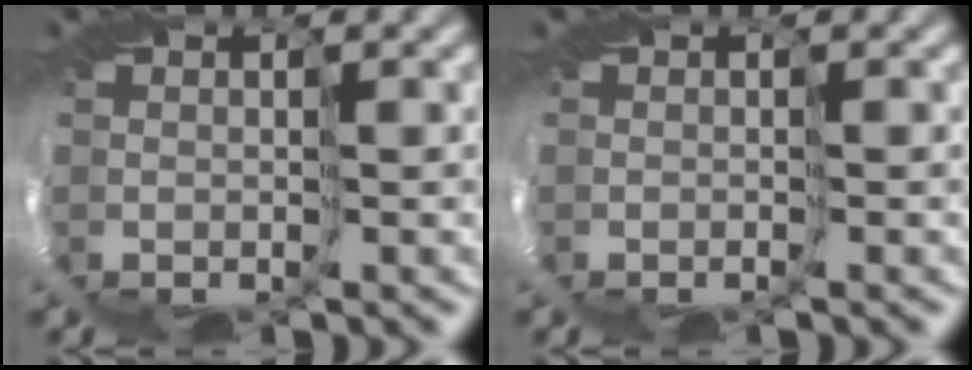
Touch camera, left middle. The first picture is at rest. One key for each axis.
{"total": 0.7, "fx": -0.3, "fy": -0.6, "fz": -0.3, "tx": 0.001, "ty": 0.003, "tz": -0.007}